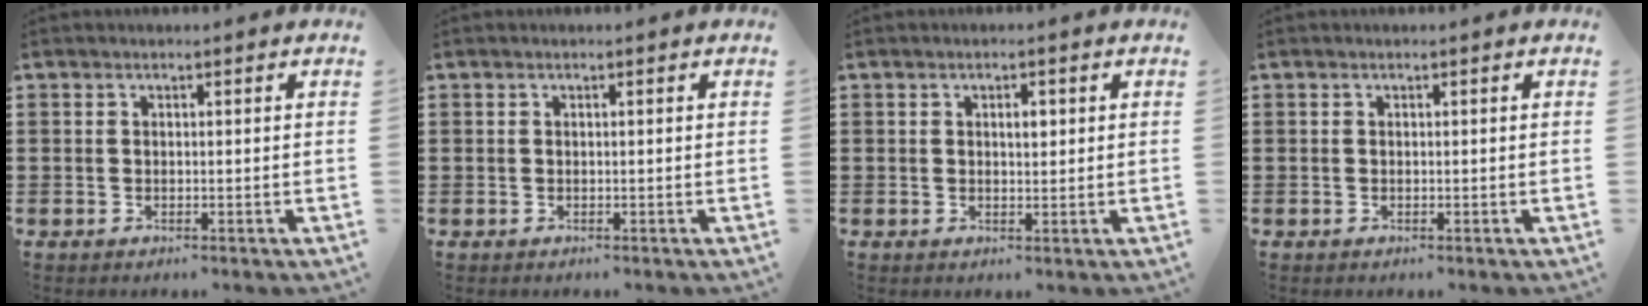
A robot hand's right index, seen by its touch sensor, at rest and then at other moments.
{"total": 0.0}
{"total": 1.7, "force": [0.5, 0.7, 1.5], "torque": [-0.022, 0.003, 0.005]}
{"total": 0.0}